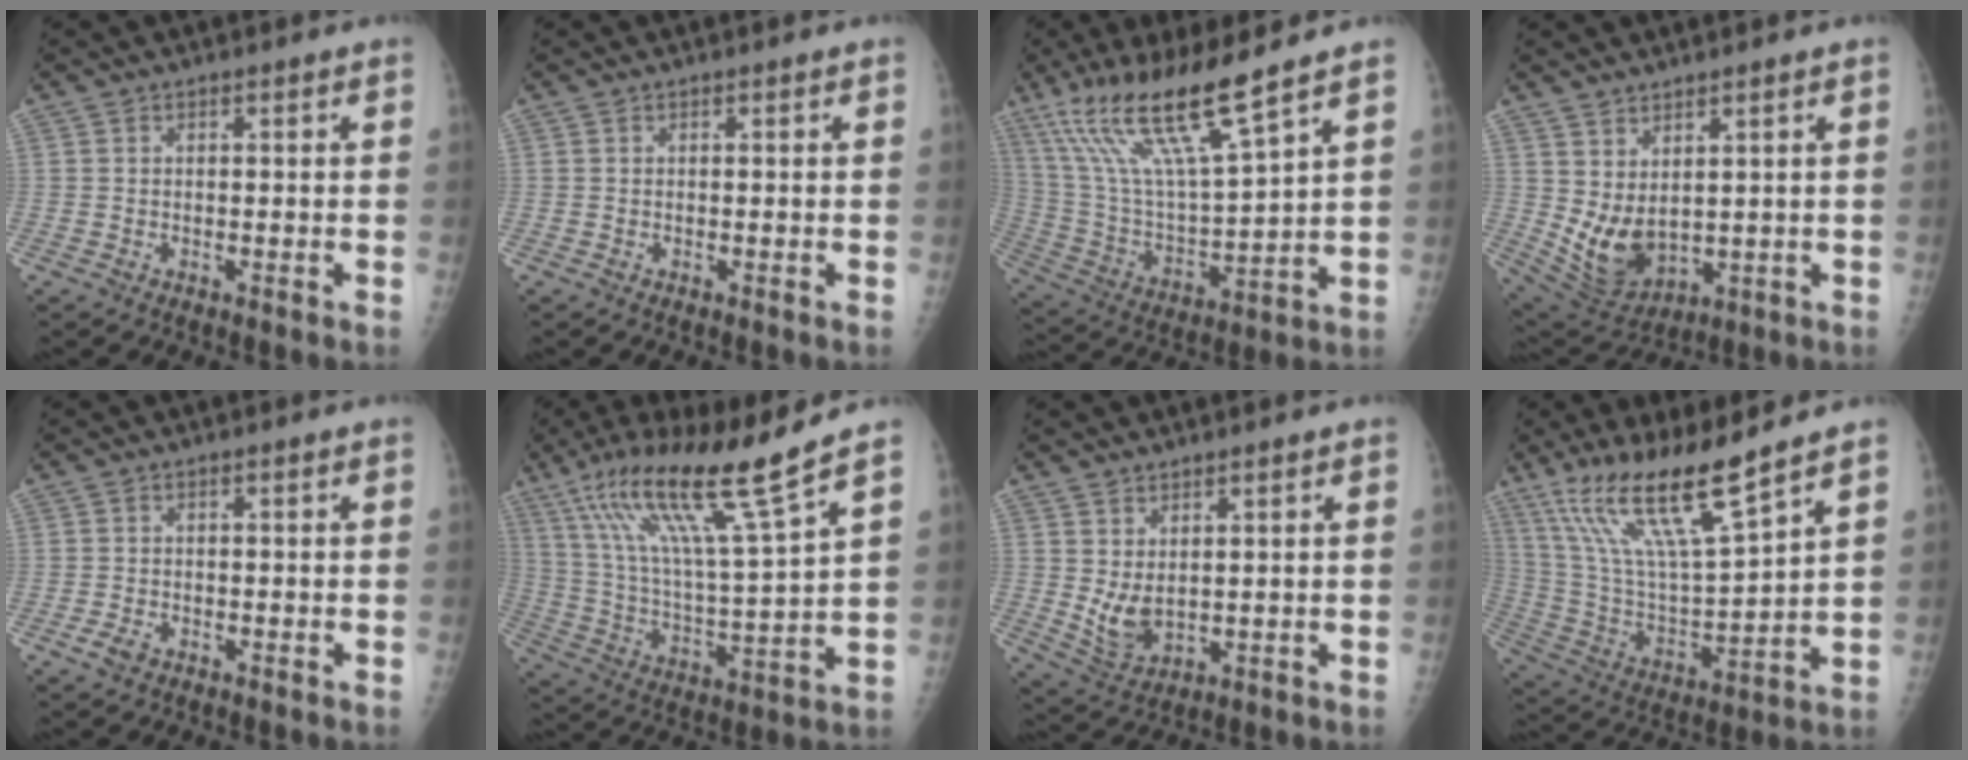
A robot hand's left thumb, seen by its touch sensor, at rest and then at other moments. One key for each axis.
{"total": 0.0}
{"total": 18.5, "fx": 12.4, "fy": 2.3, "fz": 13.5, "tx": -0.253, "ty": -0.059, "tz": 0.243}
{"total": 8.7, "fx": 2.1, "fy": 4.9, "fz": 6.8, "tx": -0.113, "ty": -0.028, "tz": 0.065}
{"total": 1.8, "fx": -1.0, "fy": 1.2, "fz": 1.0, "tx": -0.025, "ty": 0.000, "tz": -0.018}
{"total": 19.3, "fx": 12.5, "fy": 0.5, "fz": 14.7, "tx": -0.254, "ty": -0.052, "tz": 0.228}
{"total": 5.7, "fx": 1.5, "fy": 3.1, "fz": 4.5, "tx": -0.075, "ty": -0.022, "tz": 0.045}
{"total": 18.1, "fx": 12.8, "fy": 2.3, "fz": 12.6, "tx": -0.228, "ty": -0.064, "tz": 0.252}